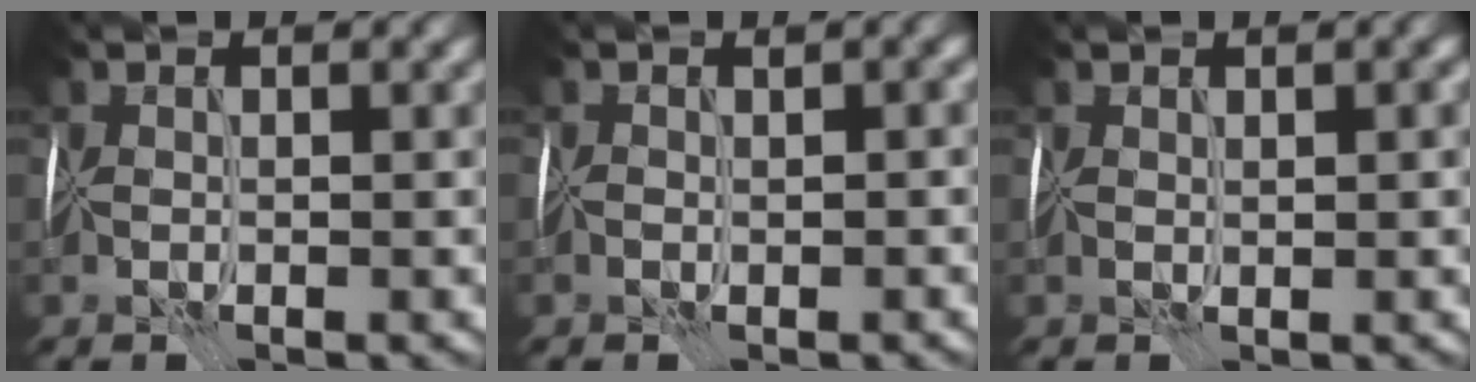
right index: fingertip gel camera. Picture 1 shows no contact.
{"total": 1.0, "force": [-0.5, 0.8, 0.4], "torque": [0.005, 0.005, -0.008]}
{"total": 0.7, "force": [0.4, 0.4, 0.4], "torque": [-0.005, 0.002, 0.010]}